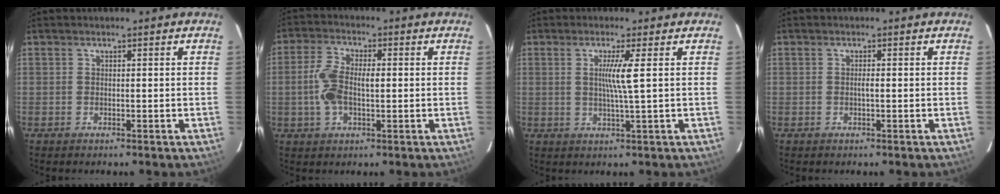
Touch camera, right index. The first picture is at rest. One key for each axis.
{"total": 6.9, "fx": -0.2, "fy": 2.8, "fz": 6.3, "tx": -0.143, "ty": 0.016, "tz": -0.005}
{"total": 4.3, "fx": 0.8, "fy": -1.1, "fz": 4.1, "tx": -0.078, "ty": -0.007, "tz": 0.013}
{"total": 0.8, "fx": -0.1, "fy": 0.0, "fz": 0.8, "tx": -0.016, "ty": 0.000, "tz": -0.002}